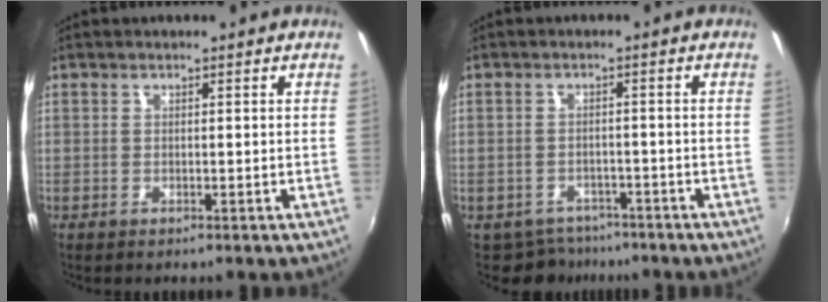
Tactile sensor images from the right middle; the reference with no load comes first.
{"total": 5.6, "force": [-4.5, 3.2, 0.5], "torque": [-0.020, 0.002, -0.067]}